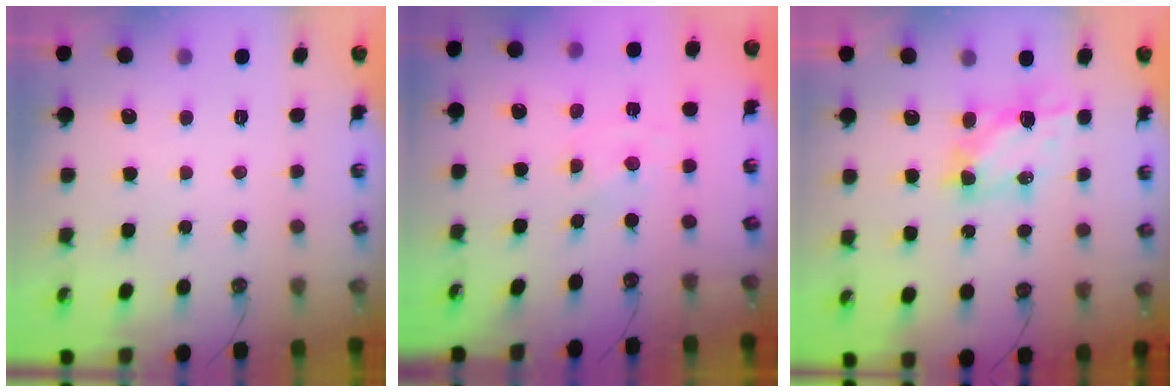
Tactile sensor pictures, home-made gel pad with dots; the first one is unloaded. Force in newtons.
{"total": 0.0}
{"total": 6.2, "press": 6.2, "slide": 0.2}